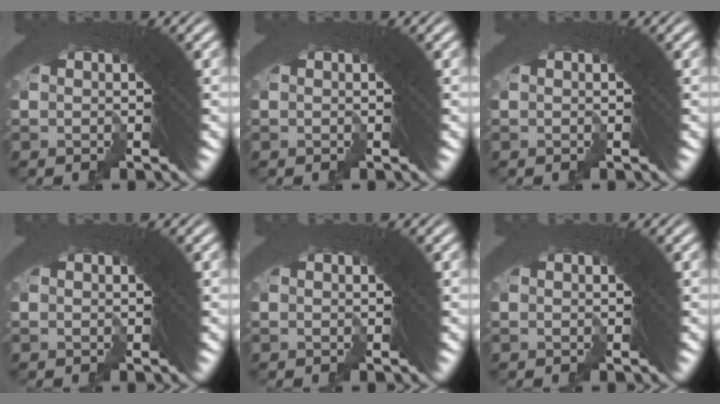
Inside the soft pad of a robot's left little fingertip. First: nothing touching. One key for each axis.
{"total": 0.0}
{"total": 0.0}
{"total": 0.0}
{"total": 0.0}
{"total": 0.0}